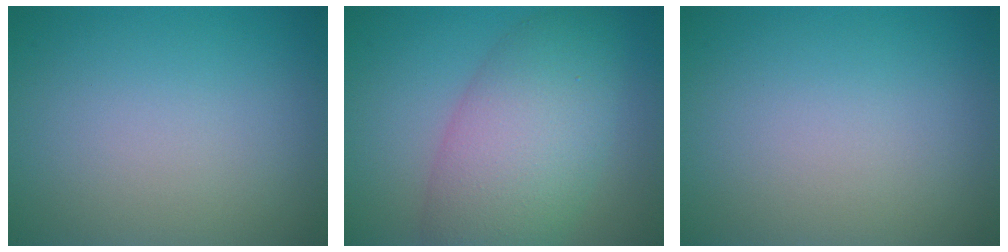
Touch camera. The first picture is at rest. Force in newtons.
{"total": 8.2, "press": 8.2, "slide": 0.2}
{"total": 0.0}